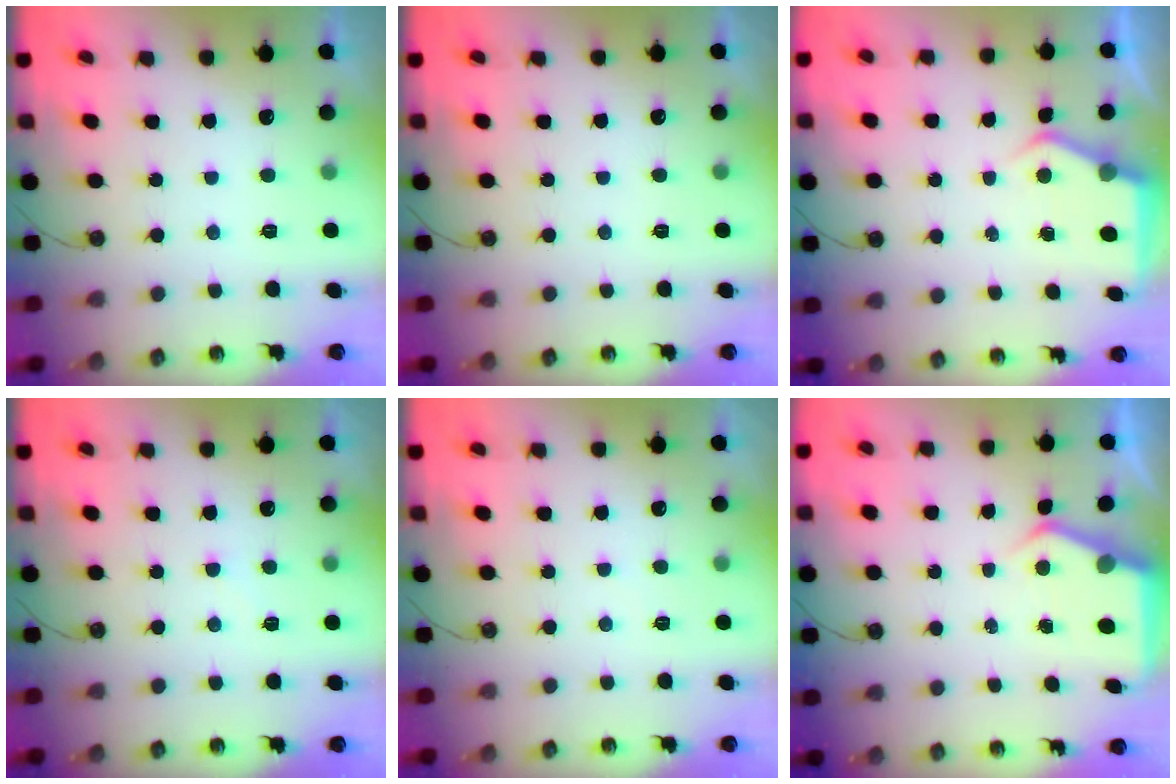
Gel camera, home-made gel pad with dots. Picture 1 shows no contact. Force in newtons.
{"total": 0.0}
{"total": 4.9, "press": 4.9, "slide": 0.5}
{"total": 2.8, "press": 2.8, "slide": 0.4}
{"total": 1.8, "press": 1.7, "slide": 0.3}
{"total": 4.6, "press": 4.6, "slide": 0.7}